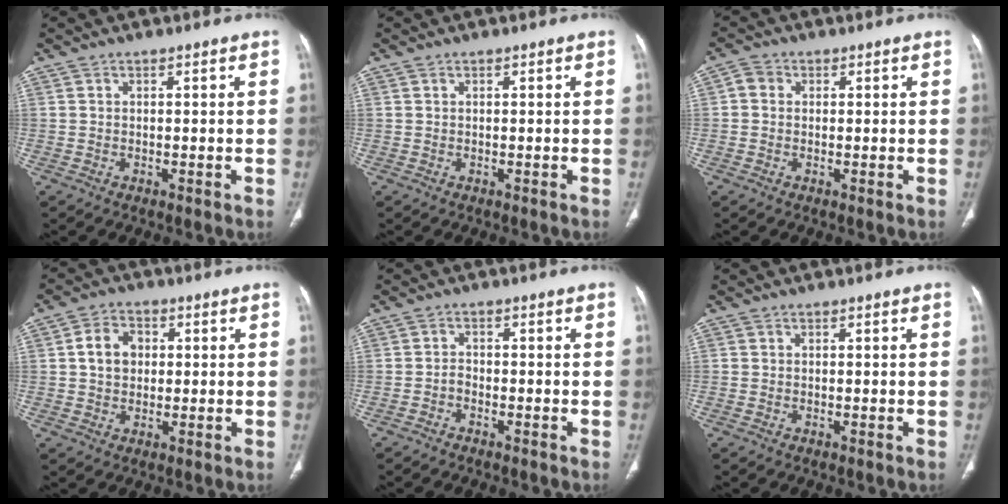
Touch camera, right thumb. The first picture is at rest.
{"total": 0.0}
{"total": 2.5, "force": [0.2, 2.2, 1.1], "torque": [-0.015, 0.007, -0.001]}
{"total": 6.3, "force": [0.9, 5.0, 3.7], "torque": [-0.047, 0.006, 0.011]}
{"total": 1.5, "force": [-1.2, 0.8, 0.6], "torque": [-0.008, 0.013, -0.023]}
{"total": 0.0}